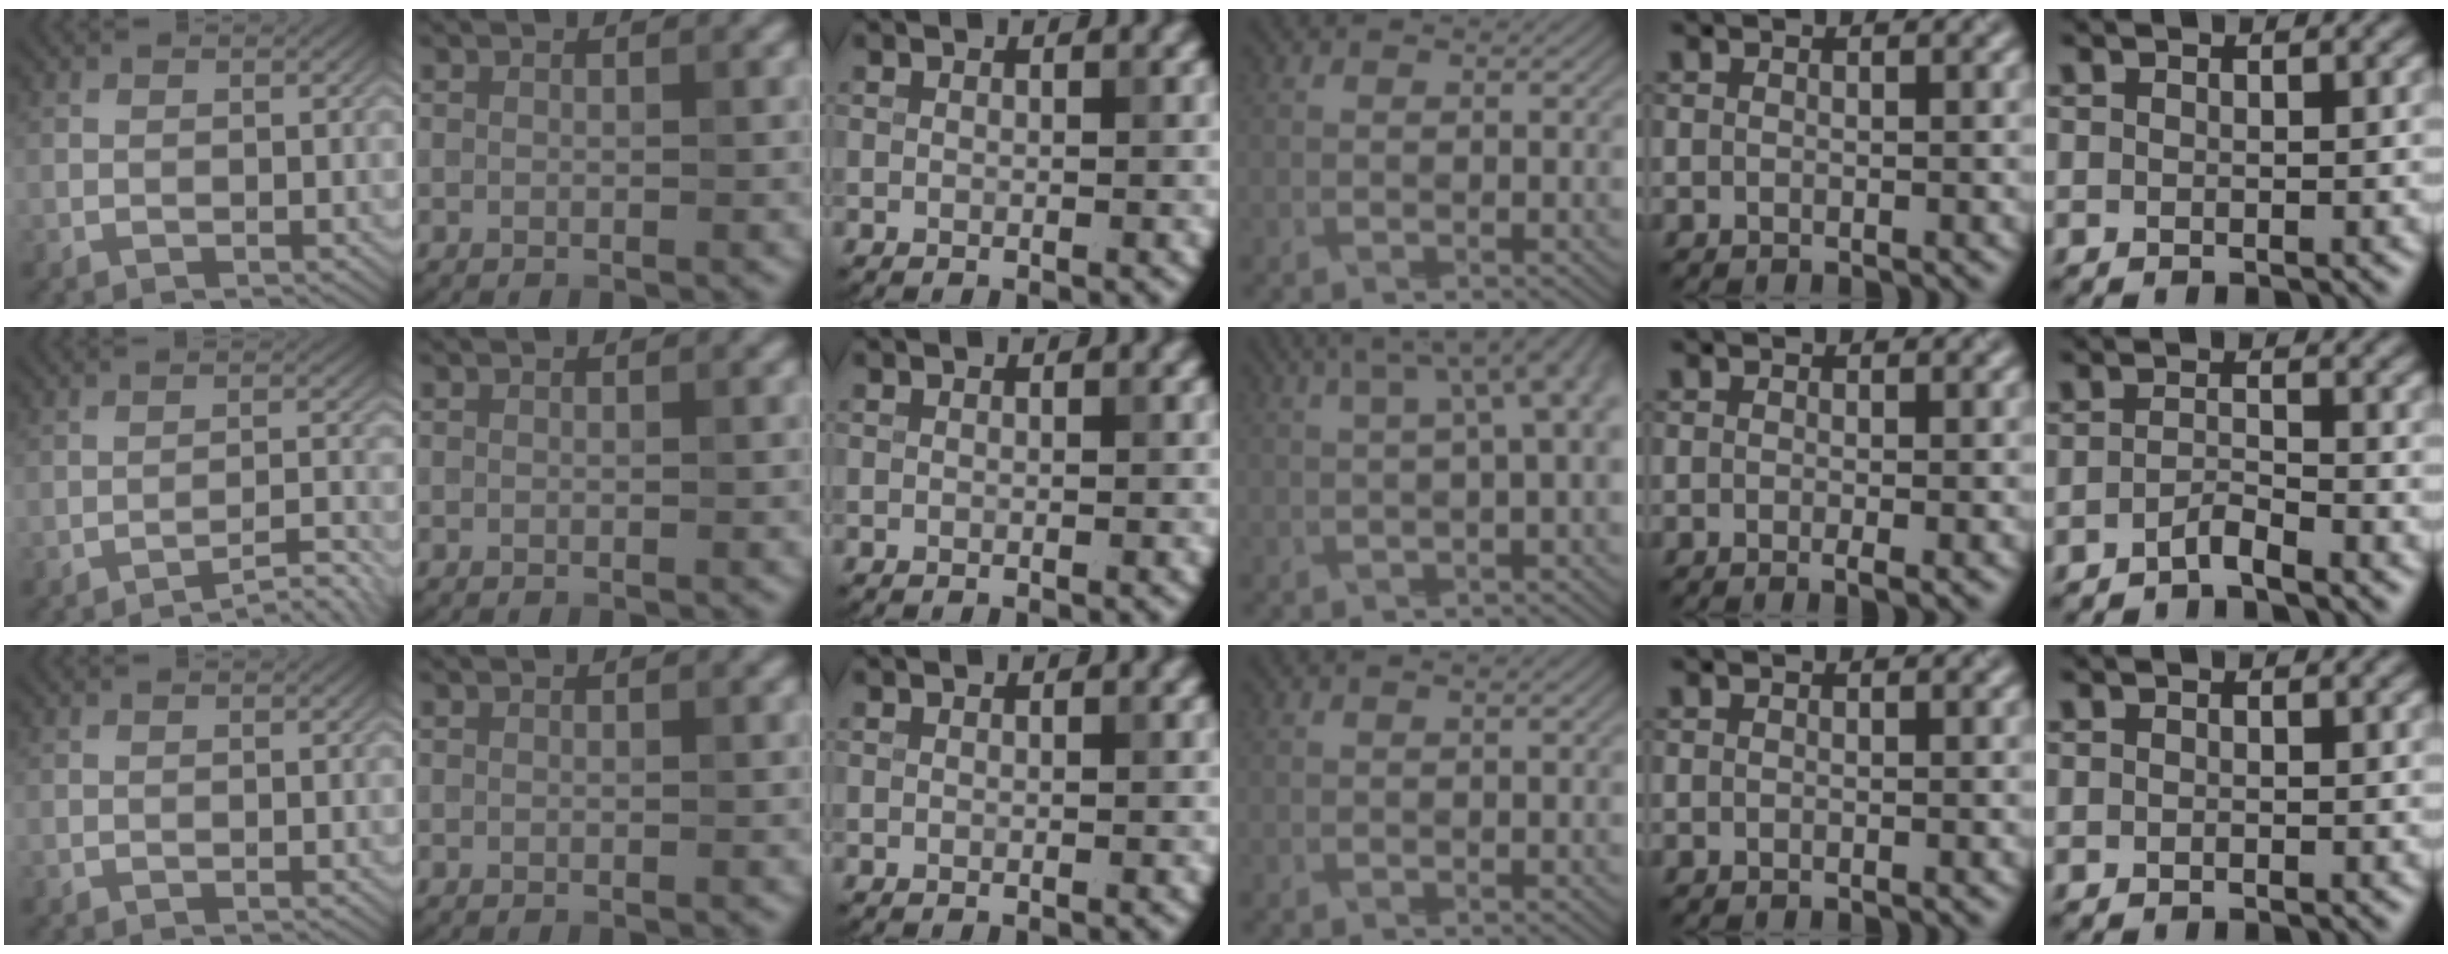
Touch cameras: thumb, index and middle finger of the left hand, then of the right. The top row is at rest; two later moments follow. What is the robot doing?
{"motion": "pour", "object": "sugar"}